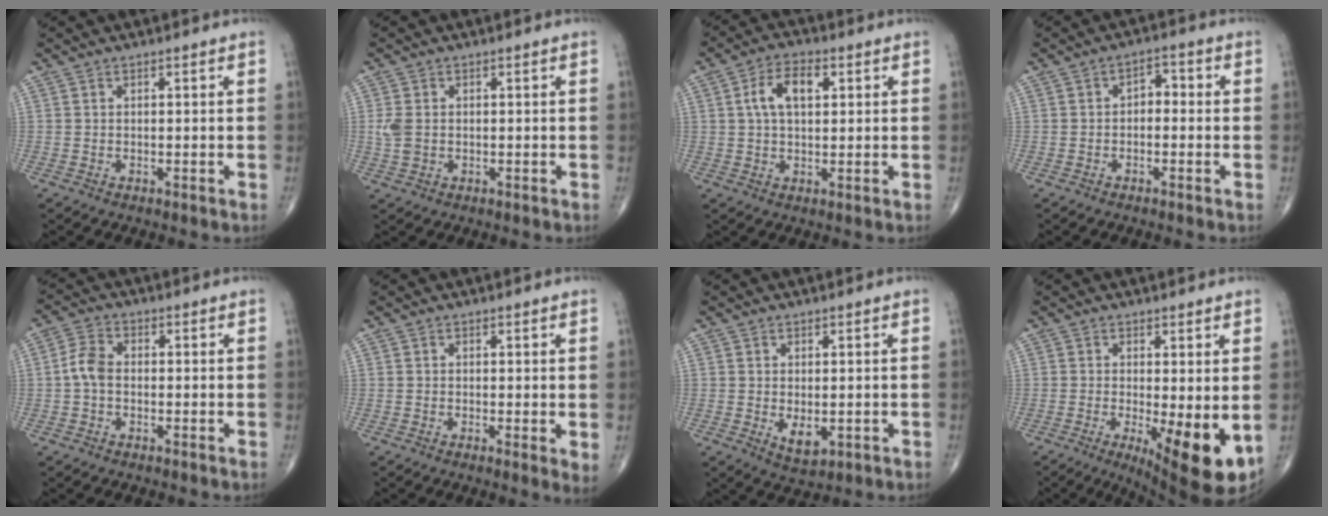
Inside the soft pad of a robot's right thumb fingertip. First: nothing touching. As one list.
[{"total": 3.3, "force": [0.0, 2.3, 2.4], "torque": [-0.062, 0.002, 0.002]}, {"total": 7.5, "force": [1.9, 4.1, 5.9], "torque": [-0.105, 0.011, 0.032]}, {"total": 3.2, "force": [-0.4, 2.1, 2.4], "torque": [-0.016, 0.019, -0.017]}, {"total": 4.4, "force": [-0.5, 2.9, 3.3], "torque": [-0.066, 0.013, -0.019]}, {"total": 2.4, "force": [0.1, 0.6, 2.3], "torque": [-0.036, -0.009, -0.004]}, {"total": 3.9, "force": [-0.5, 2.2, 3.2], "torque": [-0.041, -0.008, 0.004]}, {"total": 11.0, "force": [-2.3, 3.2, 10.3], "torque": [-0.147, -0.026, -0.025]}]